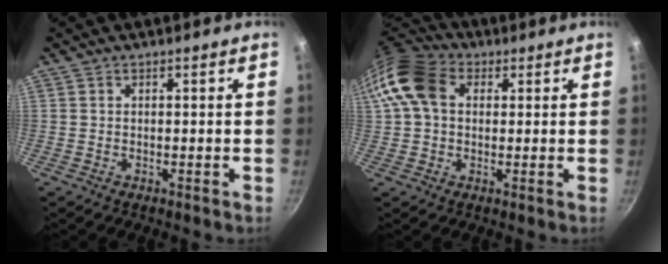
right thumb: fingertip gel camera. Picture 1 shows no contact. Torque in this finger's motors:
{"motor_torque": [-0.61, 1.05, 0.11, -0.09, 0.15]}